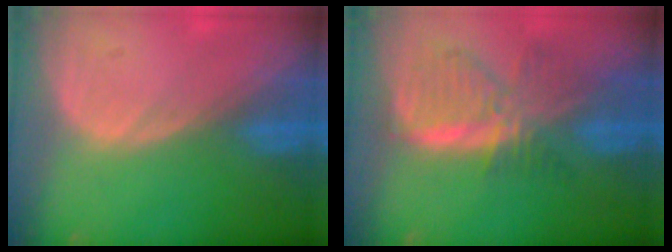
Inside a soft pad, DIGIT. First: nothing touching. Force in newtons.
{"total": 8.3, "press": 7.2, "slide": 4.0}